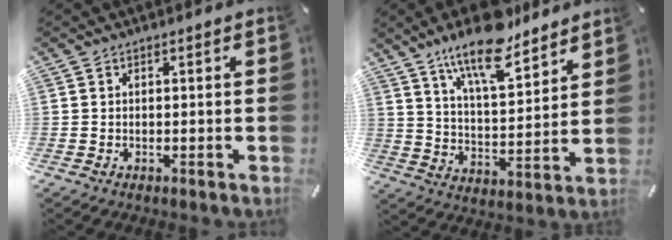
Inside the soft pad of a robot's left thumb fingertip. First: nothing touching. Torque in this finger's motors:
{"motor_torque": [1.05, -0.52, 1.50, -1.27, 0.08]}